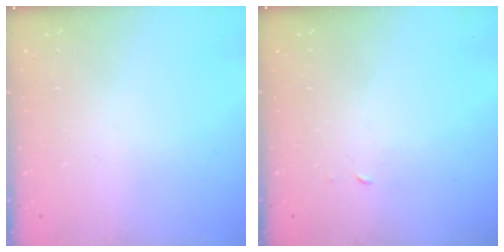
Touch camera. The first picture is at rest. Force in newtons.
{"total": 1.9, "press": 1.9, "slide": 0.1}